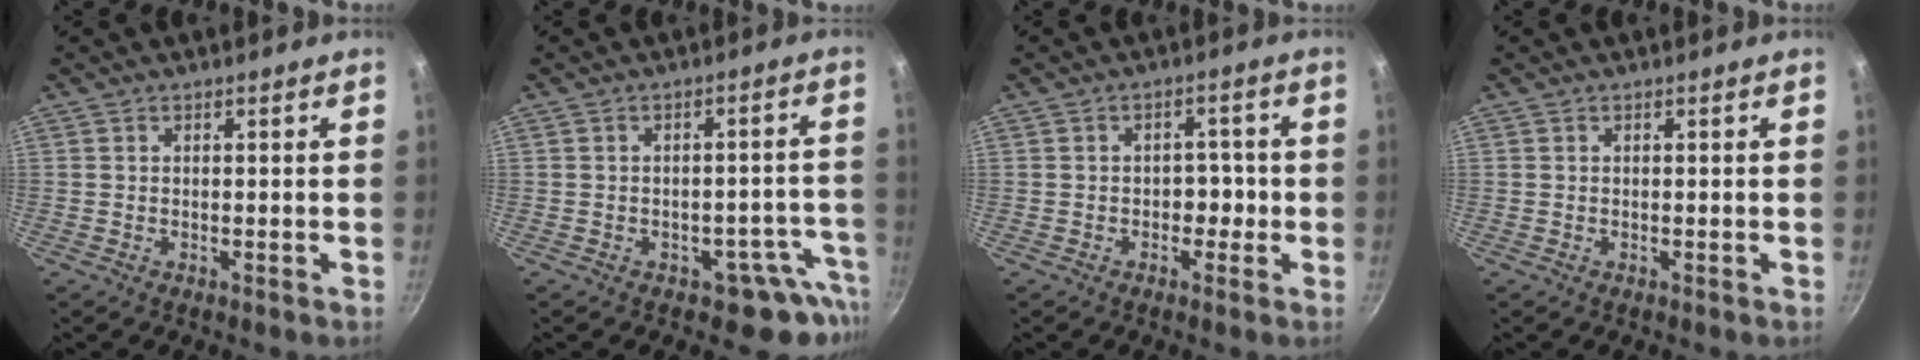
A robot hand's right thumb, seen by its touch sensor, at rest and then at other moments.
{"total": 7.9, "force": [-4.7, 5.1, 3.7], "torque": [0.032, 0.056, -0.044]}
{"total": 3.4, "force": [-0.9, 2.7, 1.9], "torque": [0.012, 0.017, -0.015]}
{"total": 0.0}